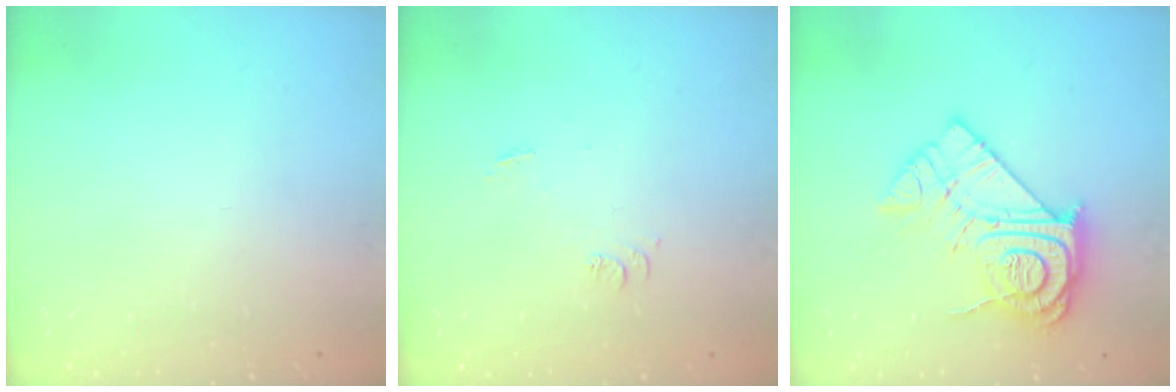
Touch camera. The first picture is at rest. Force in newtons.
{"total": 6.4, "press": 6.4, "slide": 0.6}
{"total": 17.0, "press": 16.9, "slide": 1.6}